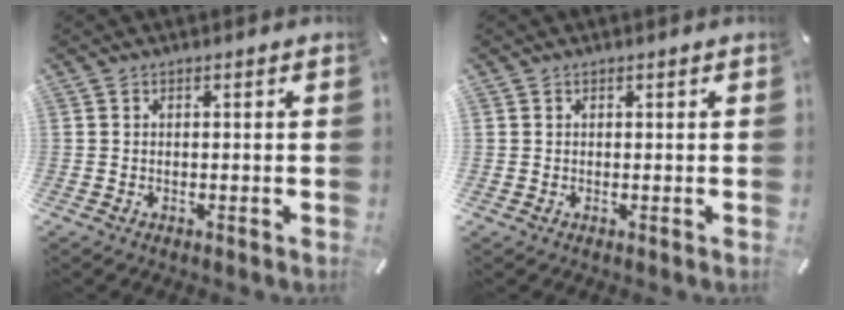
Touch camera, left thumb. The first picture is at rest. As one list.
[{"total": 1.1, "force": [0.5, 0.9, -0.3], "torque": [0.008, 0.004, 0.009]}]